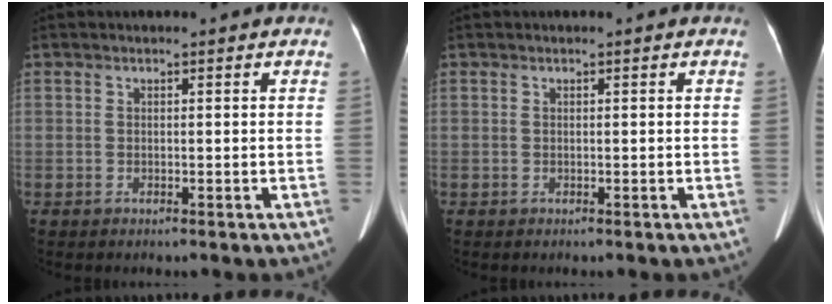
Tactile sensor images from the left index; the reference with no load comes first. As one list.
[{"total": 0.0}]